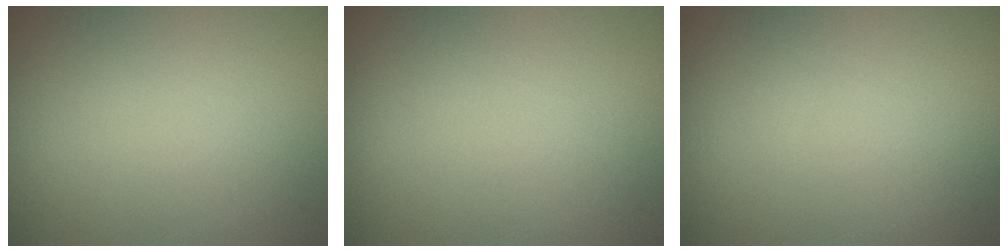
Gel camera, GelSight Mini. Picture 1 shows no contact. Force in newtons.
{"total": 0.0}
{"total": 0.0}